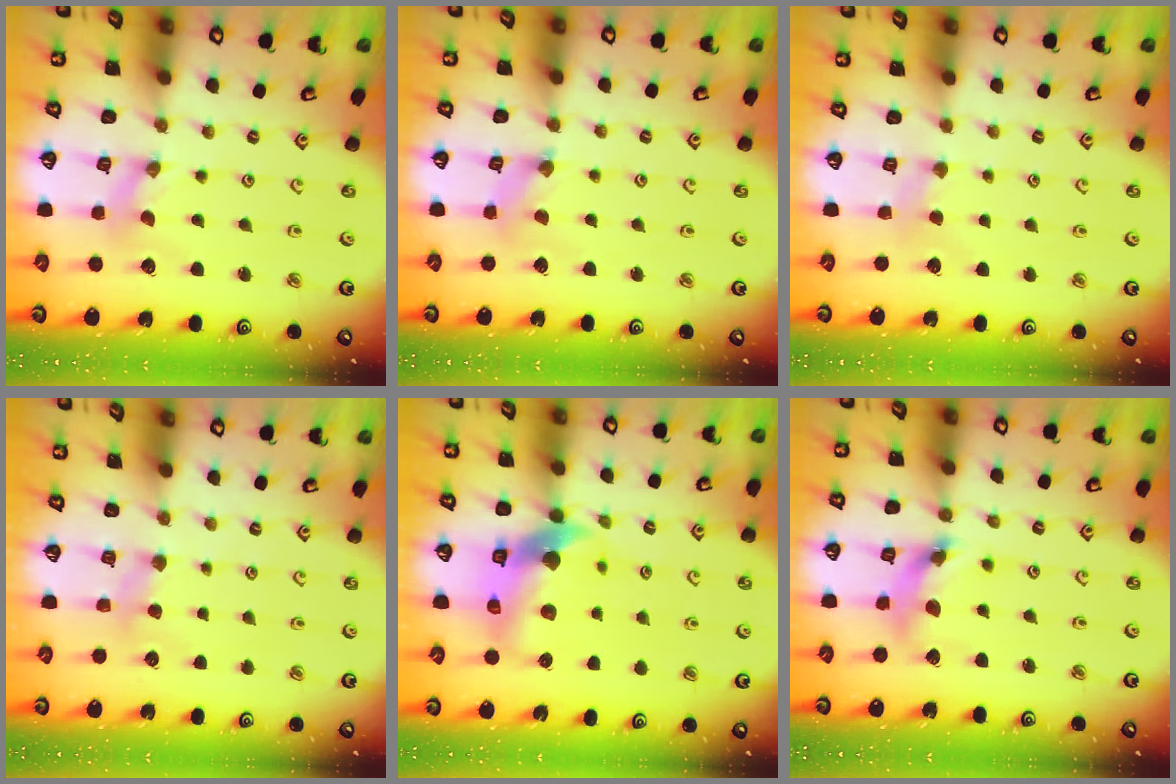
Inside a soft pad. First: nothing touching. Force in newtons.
{"total": 1.1, "press": 1.0, "slide": 0.3}
{"total": 2.3, "press": 2.3, "slide": 0.3}
{"total": 2.9, "press": 2.9, "slide": 0.5}
{"total": 12.0, "press": 11.9, "slide": 1.9}
{"total": 9.2, "press": 9.2, "slide": 1.0}